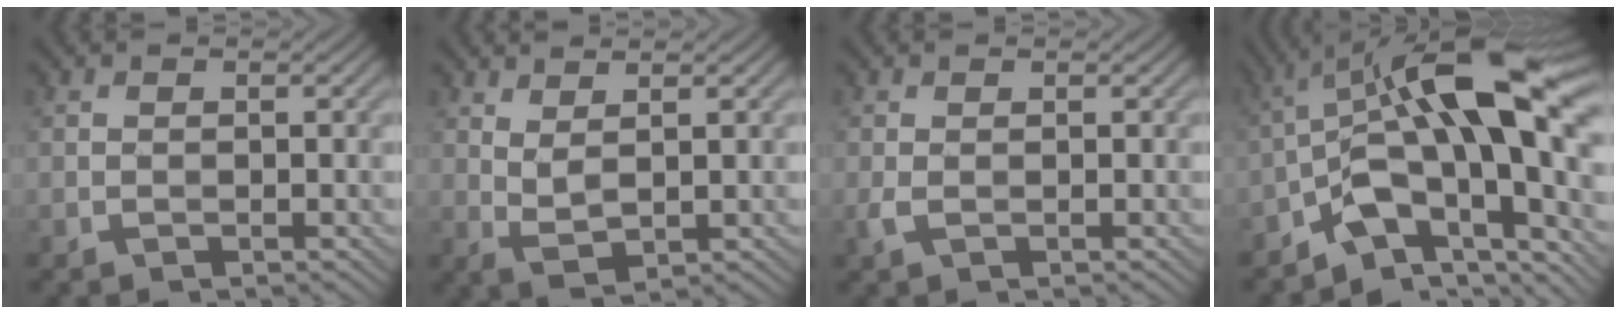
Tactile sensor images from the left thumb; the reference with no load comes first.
{"total": 2.9, "force": [1.7, 0.5, 2.3], "torque": [-0.059, -0.004, 0.038]}
{"total": 1.1, "force": [0.0, 0.5, 1.0], "torque": [-0.030, 0.001, -0.001]}
{"total": 15.8, "force": [-2.7, 7.0, 13.9], "torque": [-0.199, 0.024, -0.057]}